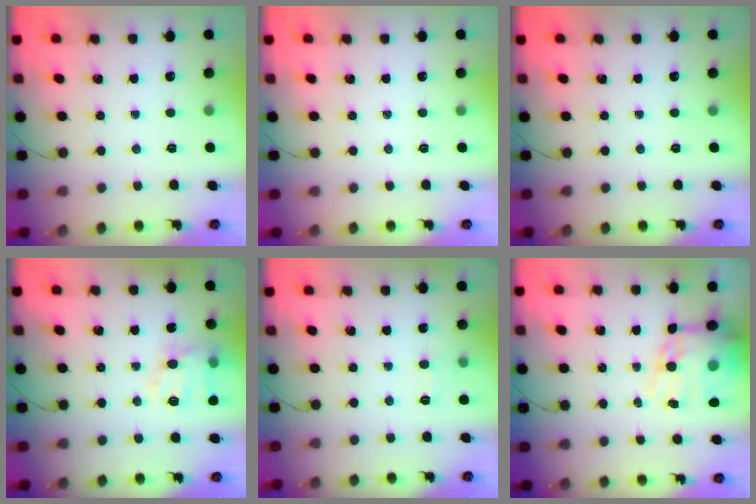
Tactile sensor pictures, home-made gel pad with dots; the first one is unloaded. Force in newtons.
{"total": 0.0}
{"total": 0.0}
{"total": 14.0, "press": 13.8, "slide": 2.2}
{"total": 5.2, "press": 5.0, "slide": 1.6}
{"total": 14.9, "press": 14.4, "slide": 3.7}